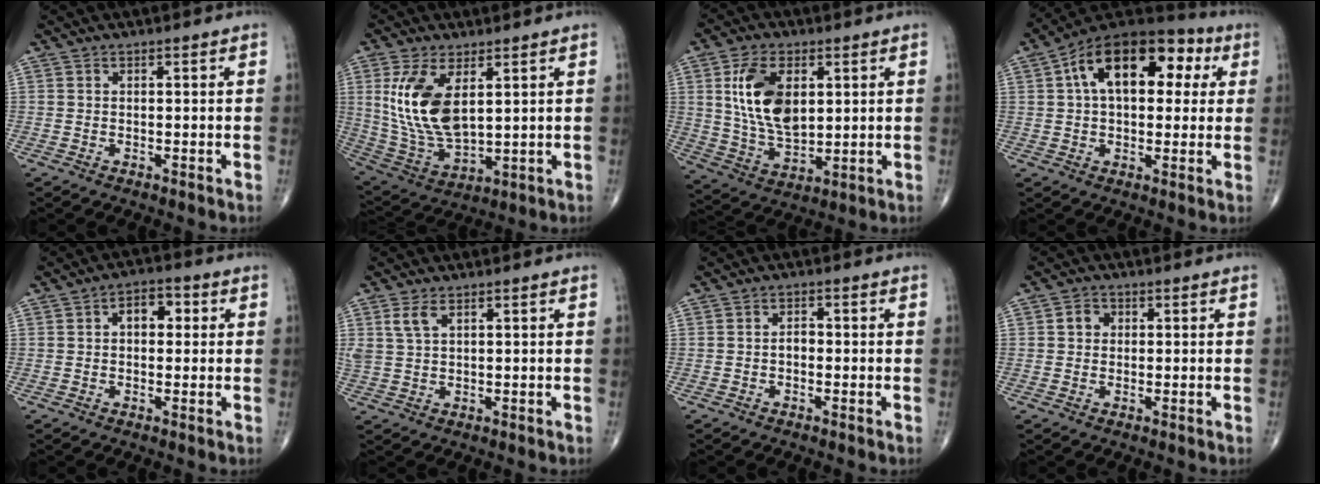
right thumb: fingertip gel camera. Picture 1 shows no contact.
{"total": 14.4, "force": [4.0, 7.2, 11.9], "torque": [-0.236, -0.020, 0.094]}
{"total": 13.7, "force": [3.3, 7.8, 10.8], "torque": [-0.188, -0.016, 0.070]}
{"total": 19.1, "force": [5.1, 10.9, 14.8], "torque": [-0.195, 0.033, 0.068]}
{"total": 5.3, "force": [0.9, 3.4, 3.9], "torque": [-0.037, 0.015, 0.005]}
{"total": 3.4, "force": [1.7, 1.6, 2.4], "torque": [-0.056, 0.000, 0.043]}
{"total": 1.6, "force": [-0.5, 1.1, 1.1], "torque": [-0.008, 0.006, -0.012]}
{"total": 2.6, "force": [0.4, 2.3, 1.2], "torque": [-0.007, 0.005, 0.003]}